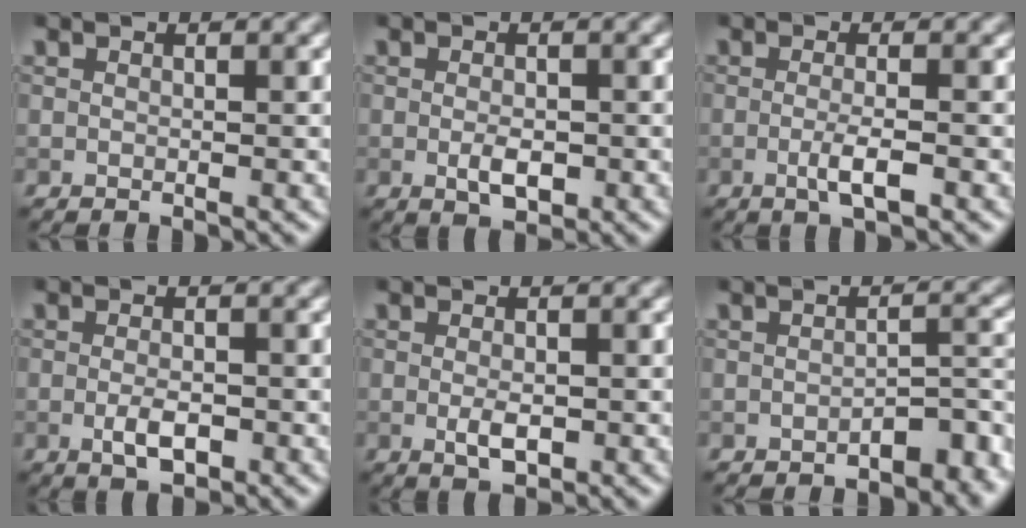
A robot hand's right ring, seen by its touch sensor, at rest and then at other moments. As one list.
[{"total": 2.2, "force": [-0.5, 1.2, 1.8], "torque": [-0.035, -0.003, -0.007]}, {"total": 2.4, "force": [-0.7, 0.4, 2.3], "torque": [-0.042, -0.003, -0.017]}, {"total": 2.4, "force": [-0.8, 1.0, 2.1], "torque": [-0.040, -0.004, -0.014]}, {"total": 2.1, "force": [-0.4, 1.0, 1.8], "torque": [-0.035, -0.004, -0.005]}, {"total": 3.3, "force": [-2.1, 1.3, 2.2], "torque": [-0.024, 0.007, -0.031]}]